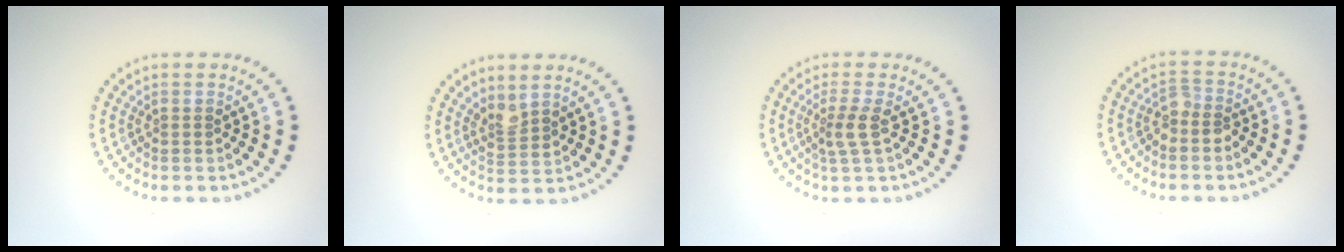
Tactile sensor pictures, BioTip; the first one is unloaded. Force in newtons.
{"total": 1.8, "press": 1.5, "slide": 1.1}
{"total": 2.1, "press": 1.6, "slide": 1.3}
{"total": 1.6, "press": 1.3, "slide": 1.0}